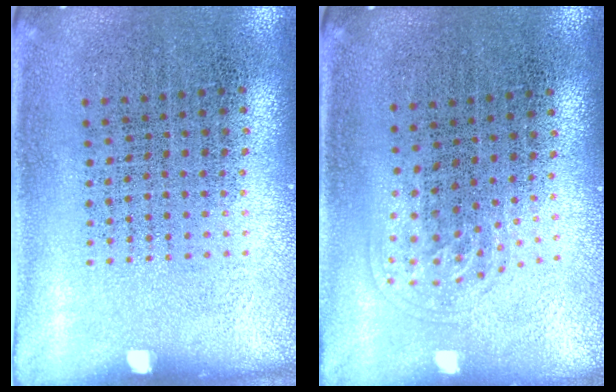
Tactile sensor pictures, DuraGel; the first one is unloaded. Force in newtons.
{"total": 0.9, "press": 0.6, "slide": 0.7}